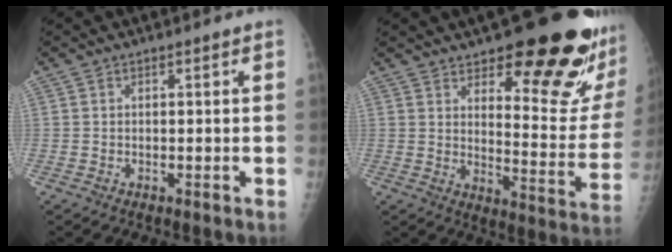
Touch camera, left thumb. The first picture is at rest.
{"total": 22.1, "force": [13.7, 6.3, 16.2], "torque": [-0.177, -0.093, 0.188]}